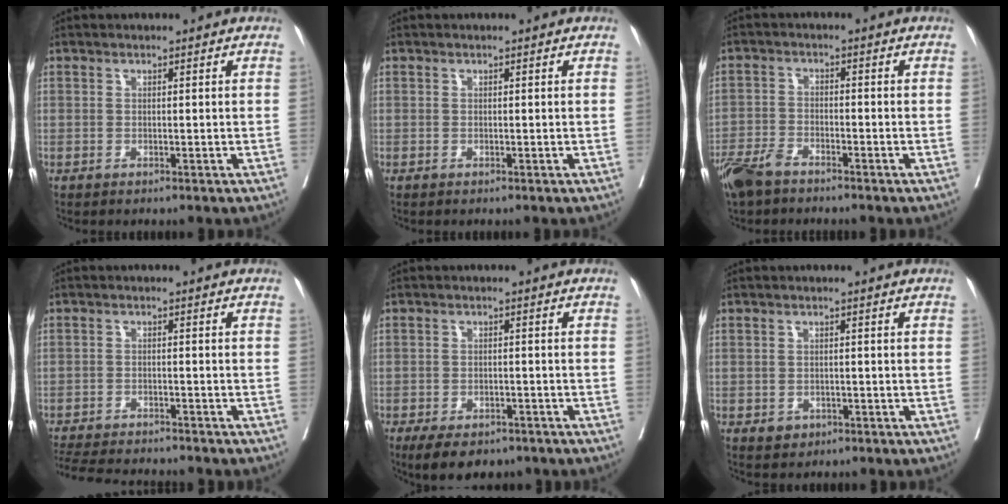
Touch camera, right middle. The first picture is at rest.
{"total": 0.0}
{"total": 6.0, "force": [-4.9, 1.9, 2.9], "torque": [-0.059, -0.009, -0.094]}
{"total": 12.1, "force": [-11.1, 1.6, 4.4], "torque": [-0.072, -0.014, -0.160]}
{"total": 8.4, "force": [-6.3, 3.8, 4.1], "torque": [-0.053, -0.001, -0.090]}
{"total": 1.9, "force": [-1.0, 1.6, 0.6], "torque": [-0.006, 0.004, -0.008]}